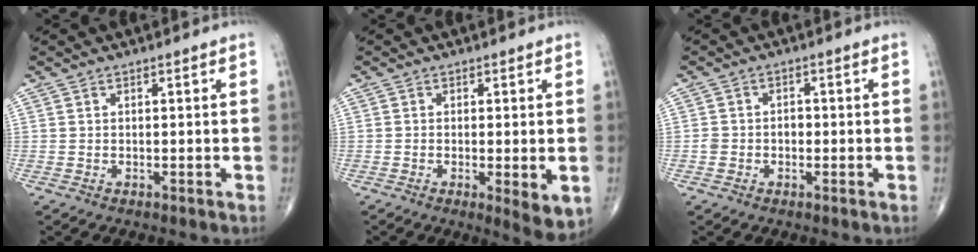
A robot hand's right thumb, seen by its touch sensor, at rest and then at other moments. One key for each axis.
{"total": 5.9, "fx": -1.4, "fy": 1.5, "fz": 5.5, "tx": -0.084, "ty": -0.018, "tz": -0.020}
{"total": 2.6, "fx": -0.6, "fy": 2.2, "fz": 1.3, "tx": -0.015, "ty": 0.013, "tz": -0.010}